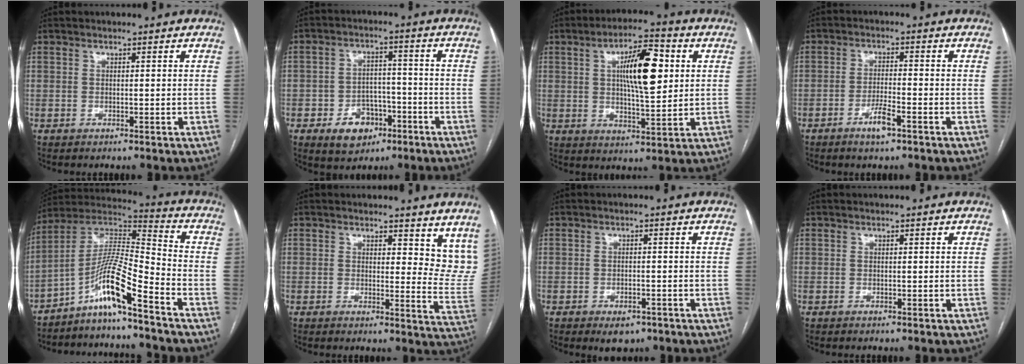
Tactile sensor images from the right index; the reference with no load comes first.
{"total": 7.6, "force": [-3.8, 5.5, 3.7], "torque": [-0.061, 0.016, -0.053]}
{"total": 11.8, "force": [2.8, 3.0, 11.1], "torque": [-0.188, 0.011, 0.044]}
{"total": 4.1, "force": [-2.5, 0.5, 3.2], "torque": [-0.063, -0.003, -0.044]}
{"total": 11.3, "force": [-7.4, -0.1, 8.5], "torque": [-0.171, 0.013, -0.142]}
{"total": 10.1, "force": [8.4, 4.2, 3.7], "torque": [-0.009, -0.037, 0.074]}
{"total": 3.3, "force": [-2.0, 1.7, 1.9], "torque": [-0.026, -0.002, -0.019]}
{"total": 0.0}